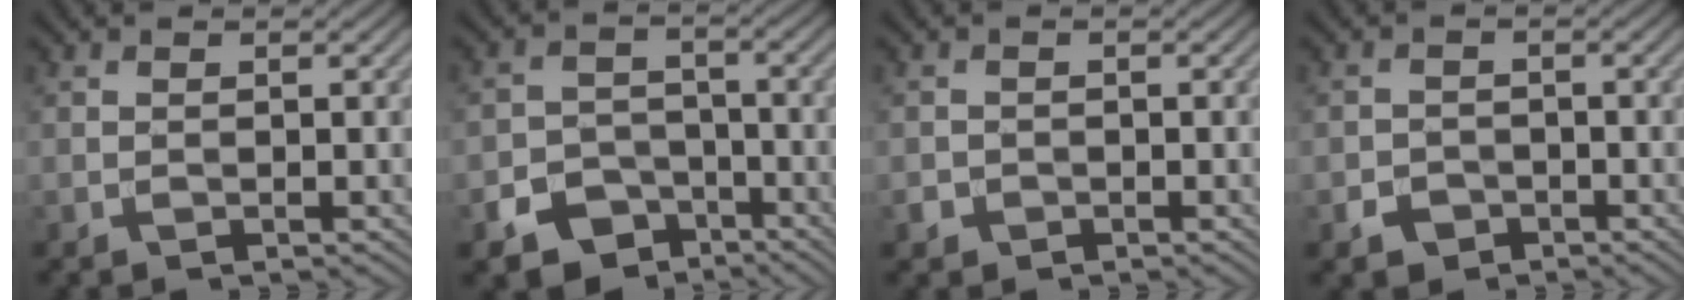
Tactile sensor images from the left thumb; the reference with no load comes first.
{"total": 7.4, "force": [-4.8, 5.1, 2.4], "torque": [-0.037, -0.013, -0.085]}
{"total": 1.4, "force": [-0.7, 1.1, 0.3], "torque": [-0.004, -0.005, -0.016]}
{"total": 2.5, "force": [-1.5, 1.9, 0.7], "torque": [-0.009, -0.003, -0.032]}